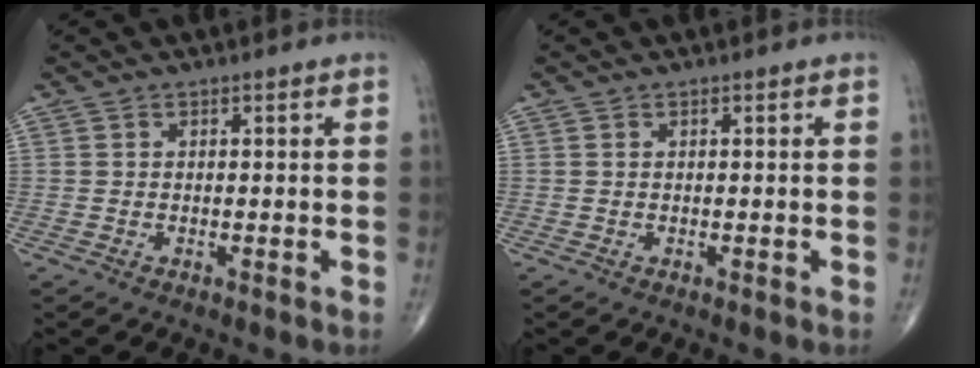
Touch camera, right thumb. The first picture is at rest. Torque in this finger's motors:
{"motor_torque": [-0.21, 0.63, 0.19, 0.15, -0.01]}